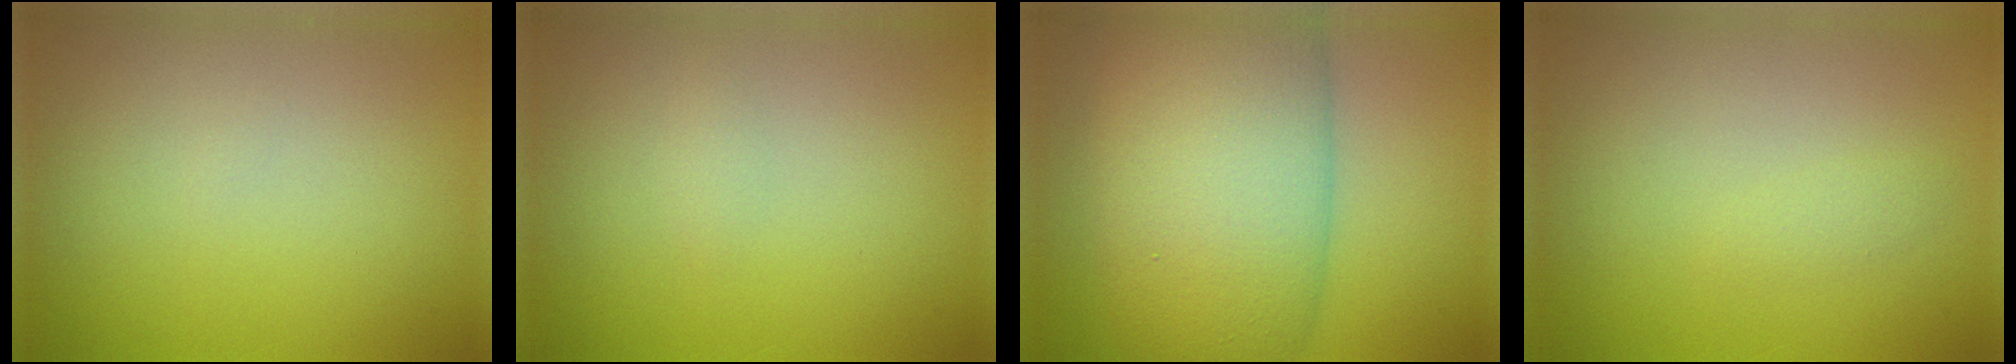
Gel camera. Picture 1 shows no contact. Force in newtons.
{"total": 0.5, "press": 0.5, "slide": 0.1}
{"total": 12.5, "press": 12.5, "slide": 0.2}
{"total": 0.8, "press": 0.7, "slide": 0.1}